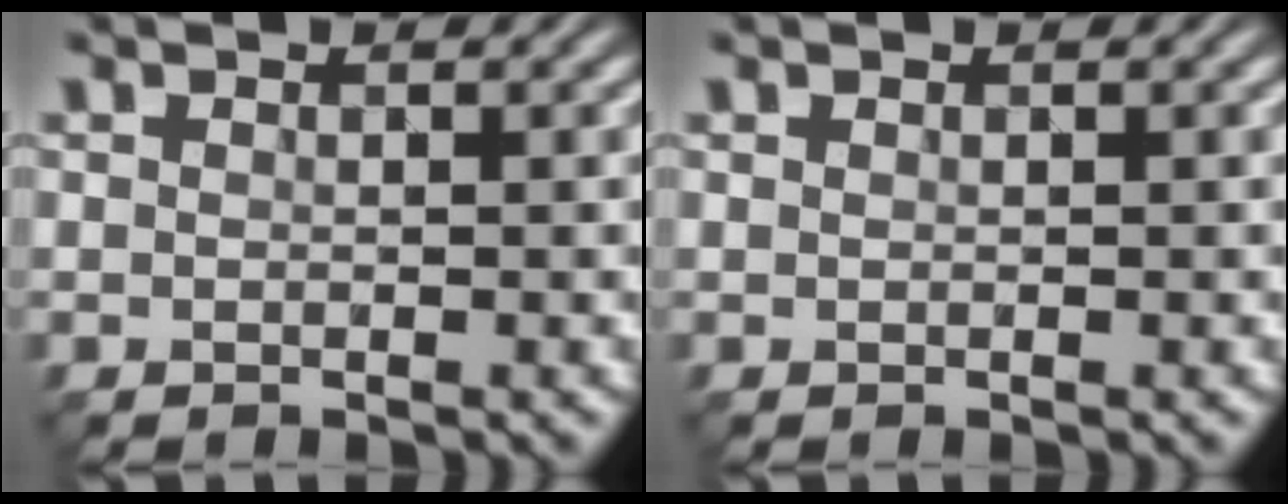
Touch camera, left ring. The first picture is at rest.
{"total": 0.0}